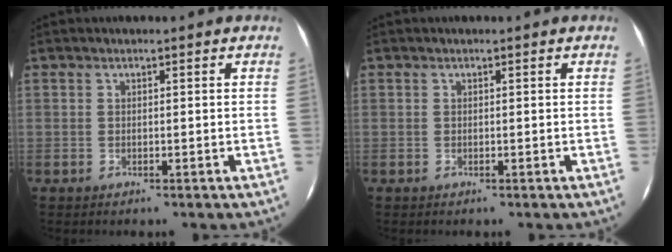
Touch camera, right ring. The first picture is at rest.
{"total": 0.0}